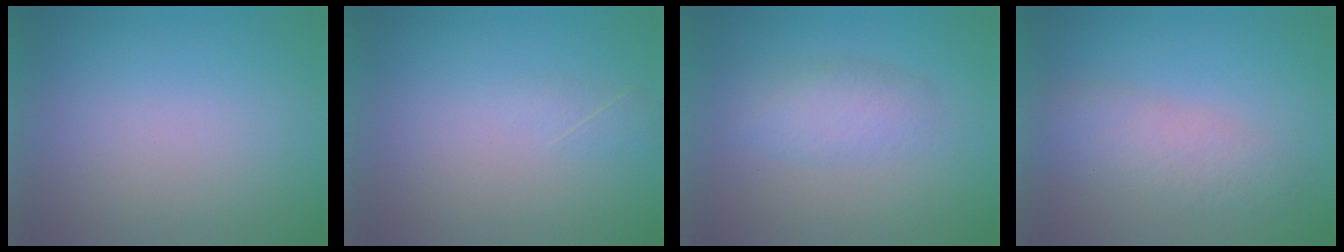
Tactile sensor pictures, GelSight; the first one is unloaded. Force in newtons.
{"total": 1.6}
{"total": 4.0}
{"total": 3.0}